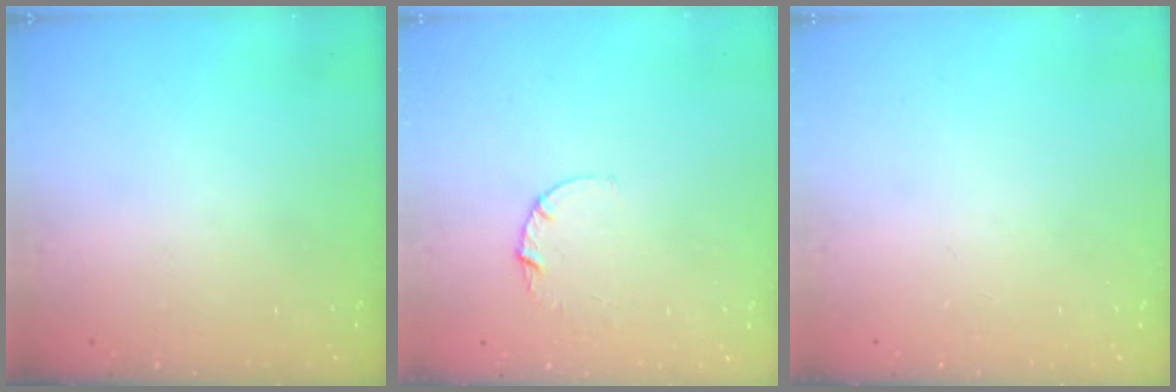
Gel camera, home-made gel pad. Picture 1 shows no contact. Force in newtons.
{"total": 2.8, "press": 2.8, "slide": 0.3}
{"total": 0.0}